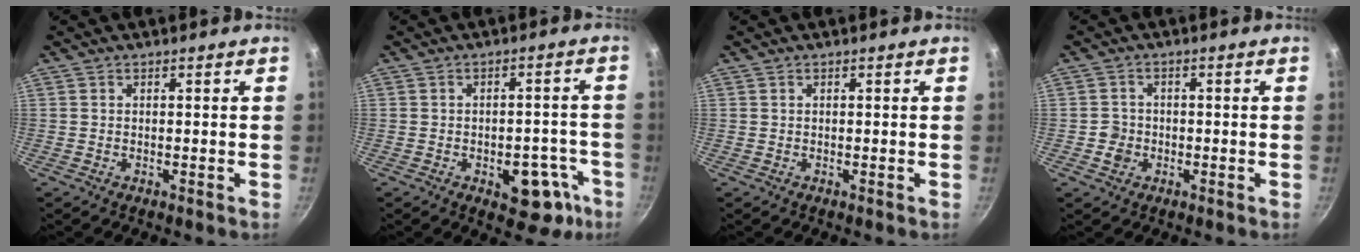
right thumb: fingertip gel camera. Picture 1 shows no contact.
{"total": 10.8, "force": [-4.8, 6.3, 7.4], "torque": [-0.036, 0.032, -0.054]}
{"total": 0.0}
{"total": 3.1, "force": [-0.9, 2.9, 0.9], "torque": [0.000, 0.013, -0.018]}